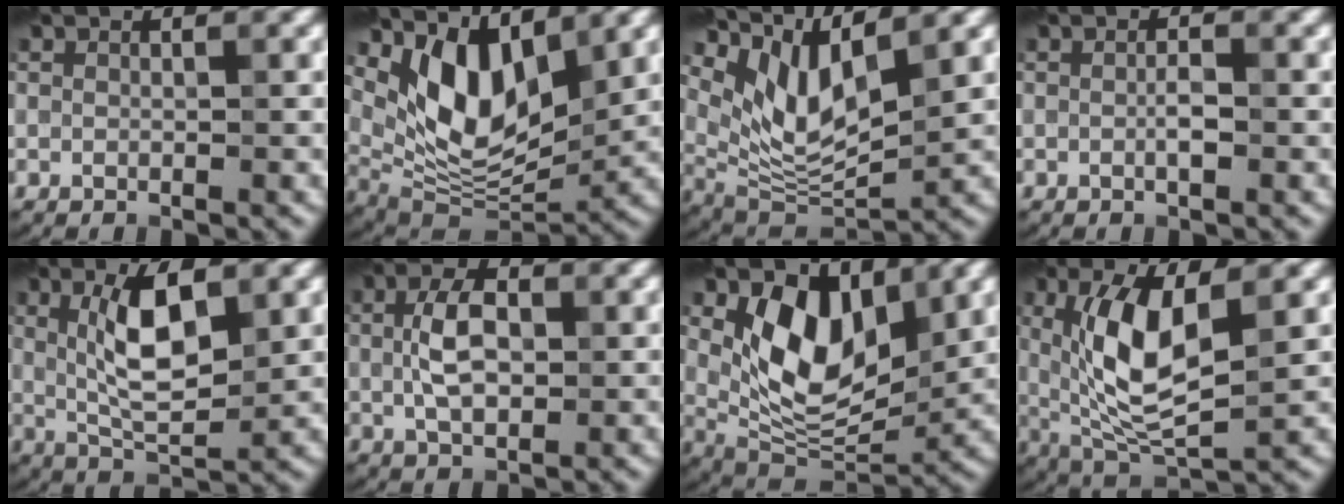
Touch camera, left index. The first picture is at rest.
{"total": 8.3, "force": [3.7, 4.2, 6.2], "torque": [-0.113, -0.024, 0.066]}
{"total": 7.3, "force": [4.2, 2.8, 5.3], "torque": [-0.112, -0.013, 0.085]}
{"total": 1.1, "force": [-0.2, 0.3, 1.0], "torque": [-0.021, 0.004, -0.005]}
{"total": 6.1, "force": [1.6, 2.0, 5.6], "torque": [-0.101, 0.004, 0.030]}
{"total": 4.5, "force": [0.4, 2.6, 3.7], "torque": [-0.076, 0.006, 0.004]}
{"total": 8.6, "force": [2.8, 5.1, 6.4], "torque": [-0.113, -0.018, 0.045]}
{"total": 8.2, "force": [1.6, 3.1, 7.4], "torque": [-0.150, -0.013, 0.034]}